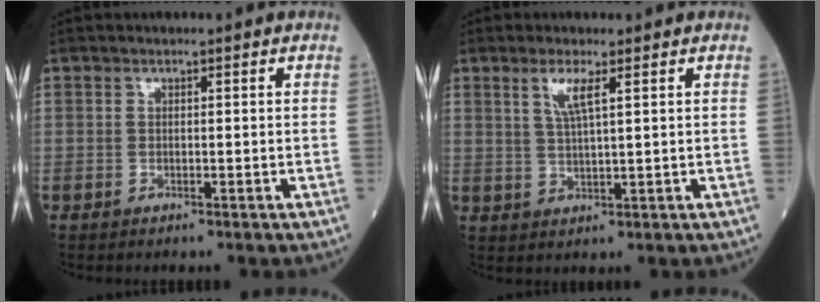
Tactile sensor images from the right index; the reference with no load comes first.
{"total": 3.6, "force": [1.8, 0.1, 3.1], "torque": [-0.068, -0.002, 0.040]}